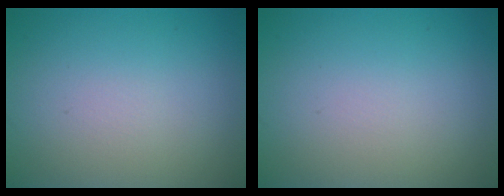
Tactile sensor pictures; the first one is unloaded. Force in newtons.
{"total": 0.0}